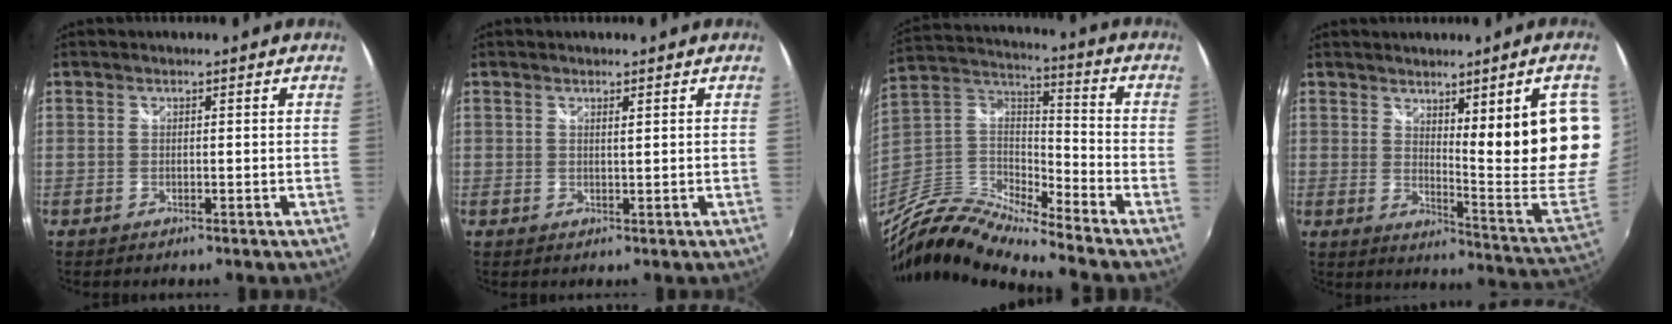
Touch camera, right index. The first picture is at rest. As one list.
[{"total": 2.1, "force": [0.9, -1.9, -0.1], "torque": [0.010, -0.007, 0.018]}, {"total": 14.6, "force": [-12.6, 0.4, 7.4], "torque": [-0.151, -0.012, -0.256]}, {"total": 18.9, "force": [5.8, 1.9, 17.9], "torque": [-0.209, -0.016, 0.101]}]